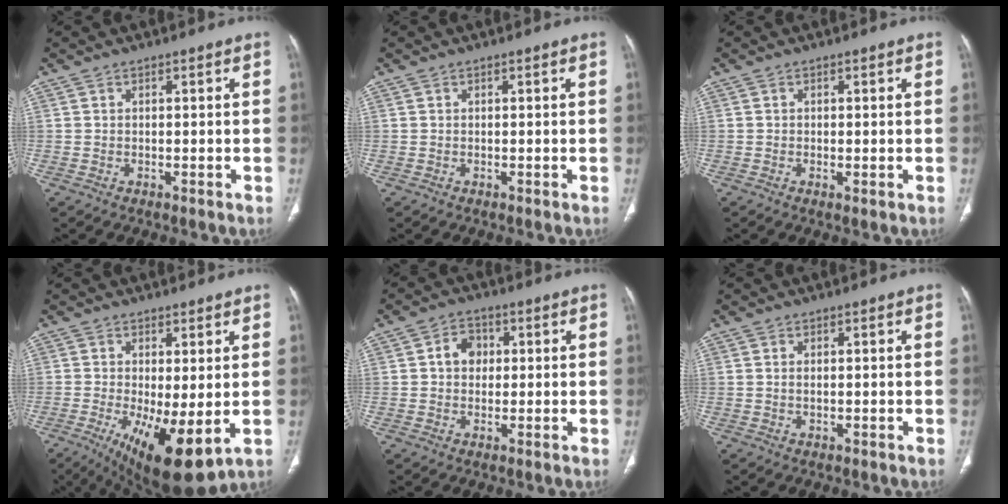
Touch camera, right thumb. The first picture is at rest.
{"total": 0.0}
{"total": 0.7, "force": [-0.1, 0.1, 0.7], "torque": [-0.014, -0.004, -0.001]}
{"total": 12.8, "force": [-2.8, 4.3, 11.7], "torque": [-0.191, -0.026, -0.027]}
{"total": 4.7, "force": [0.7, 3.8, 2.6], "torque": [-0.023, 0.010, 0.008]}
{"total": 0.8, "force": [0.2, 0.4, 0.7], "torque": [-0.016, 0.001, 0.006]}